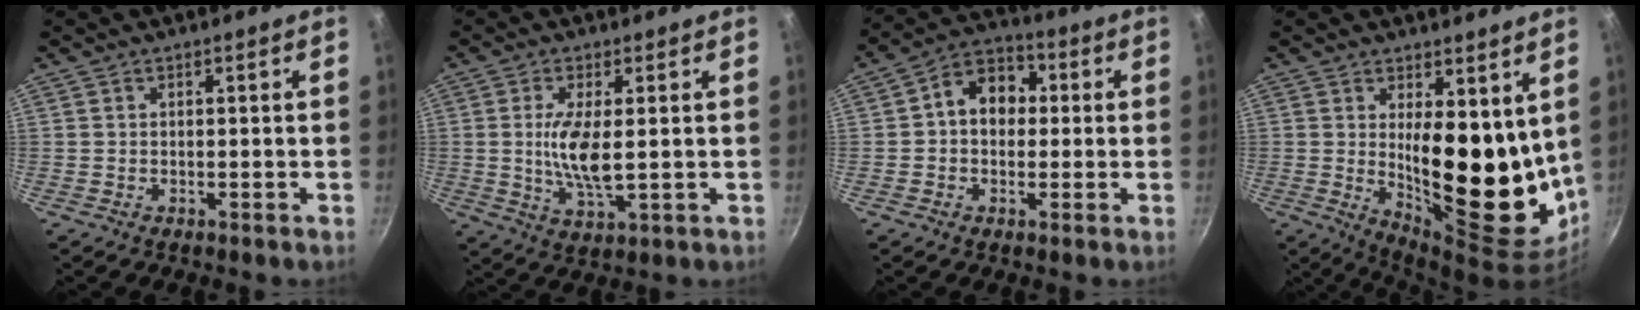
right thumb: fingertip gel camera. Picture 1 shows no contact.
{"total": 8.4, "force": [0.5, 2.9, 7.9], "torque": [-0.158, -0.011, 0.012]}
{"total": 9.4, "force": [0.8, 7.3, 5.8], "torque": [-0.046, 0.024, -0.006]}
{"total": 16.7, "force": [3.5, 6.9, 14.8], "torque": [-0.171, -0.060, 0.069]}